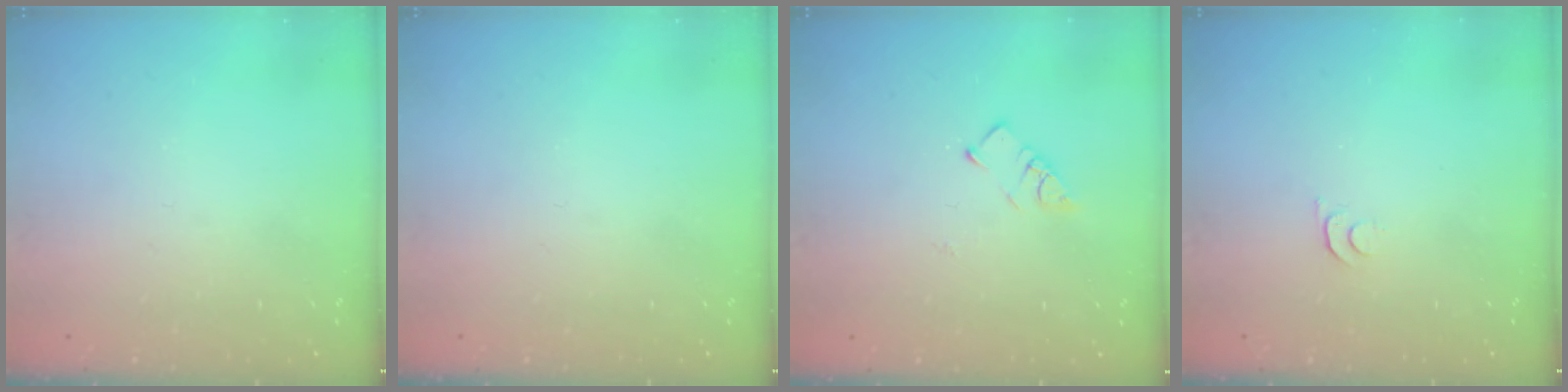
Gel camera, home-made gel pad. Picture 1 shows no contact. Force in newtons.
{"total": 0.0}
{"total": 3.1, "press": 3.0, "slide": 0.3}
{"total": 5.3, "press": 5.3, "slide": 0.5}